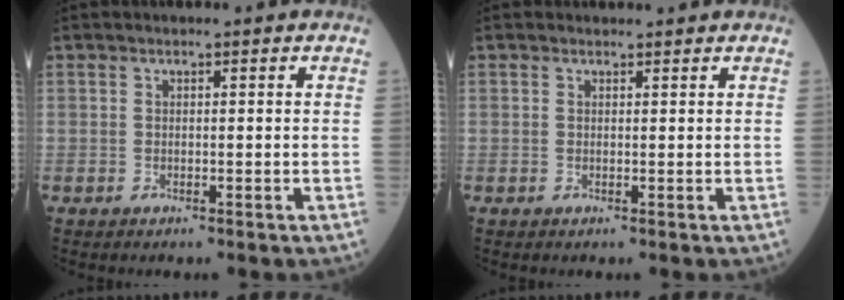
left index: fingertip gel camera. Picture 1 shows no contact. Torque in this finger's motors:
{"motor_torque": [0.23, -0.40, -0.04, -0.02]}